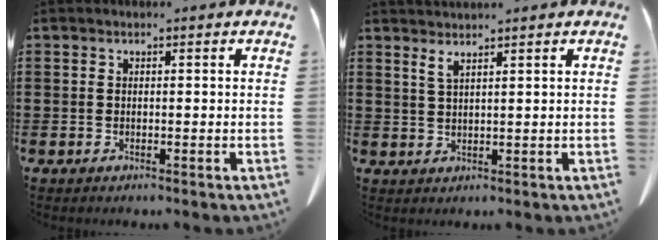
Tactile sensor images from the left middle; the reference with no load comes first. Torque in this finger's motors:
{"motor_torque": [-0.05, 0.06, 0.25, 0.08]}